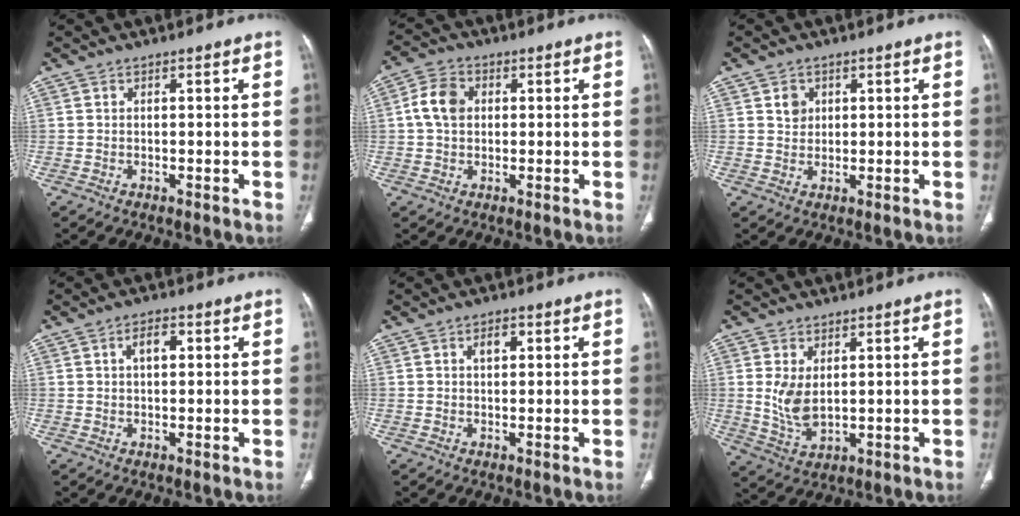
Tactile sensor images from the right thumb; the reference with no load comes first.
{"total": 6.6, "force": [0.9, 4.9, 4.2], "torque": [-0.077, 0.011, 0.012]}
{"total": 2.8, "force": [1.1, 2.4, 1.1], "torque": [-0.005, -0.006, 0.020]}
{"total": 2.4, "force": [0.8, 1.2, 2.0], "torque": [-0.036, 0.004, 0.015]}
{"total": 2.6, "force": [0.9, 1.6, 1.9], "torque": [-0.025, 0.003, 0.013]}
{"total": 6.6, "force": [1.2, 3.9, 5.2], "torque": [-0.099, -0.013, 0.038]}